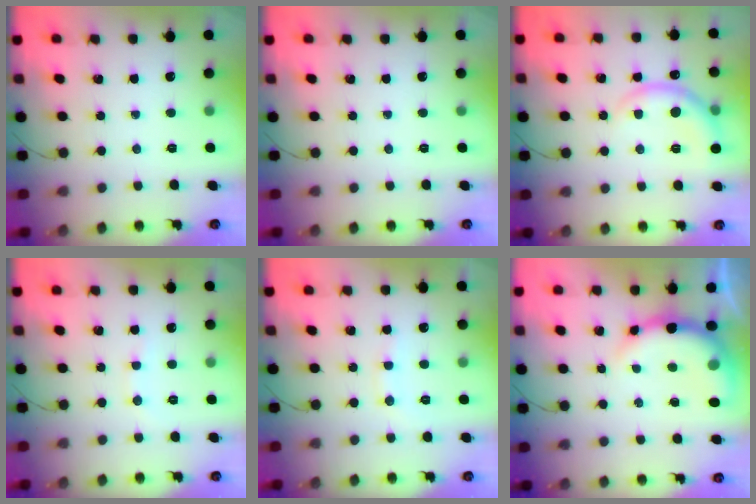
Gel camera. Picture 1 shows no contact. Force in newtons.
{"total": 0.0}
{"total": 6.9, "press": 6.8, "slide": 0.6}
{"total": 3.9, "press": 3.7, "slide": 1.0}
{"total": 7.6, "press": 7.5, "slide": 1.1}
{"total": 9.8, "press": 9.6, "slide": 2.1}